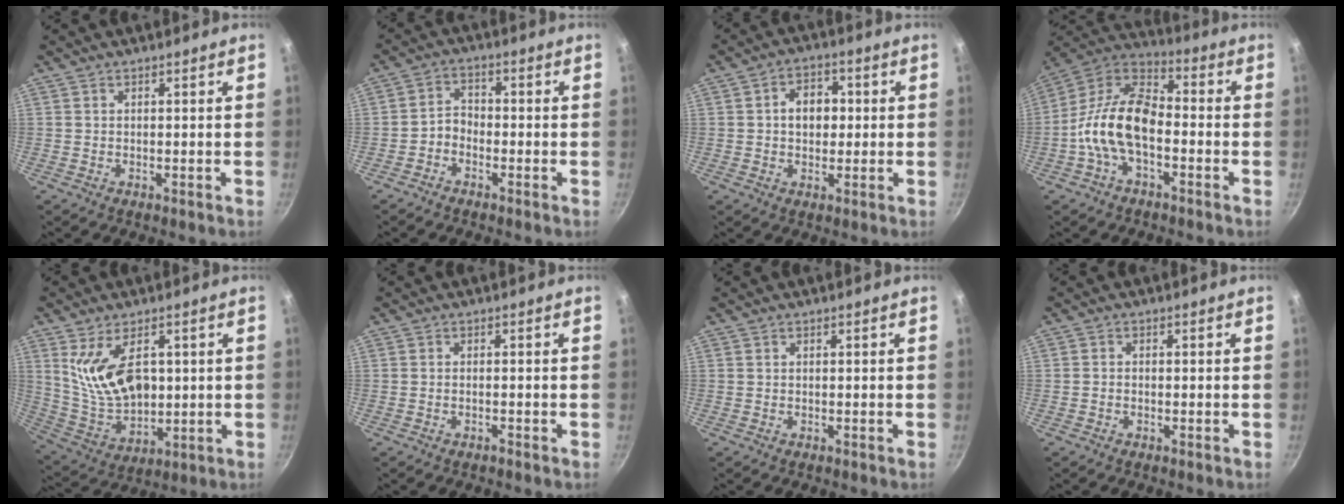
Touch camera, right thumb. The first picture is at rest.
{"total": 3.3, "force": [-1.9, 2.2, 1.5], "torque": [-0.020, 0.030, -0.043]}
{"total": 6.6, "force": [0.5, 4.9, 4.3], "torque": [-0.035, 0.012, 0.001]}
{"total": 14.3, "force": [-3.6, 7.8, 11.4], "torque": [-0.199, 0.051, -0.087]}
{"total": 13.5, "force": [3.6, 7.8, 10.4], "torque": [-0.166, -0.030, 0.086]}
{"total": 0.8, "force": [-0.7, 0.1, 0.5], "torque": [-0.014, 0.008, -0.012]}
{"total": 0.0}
{"total": 0.8, "force": [-0.4, 0.5, 0.4], "torque": [-0.010, 0.004, -0.011]}